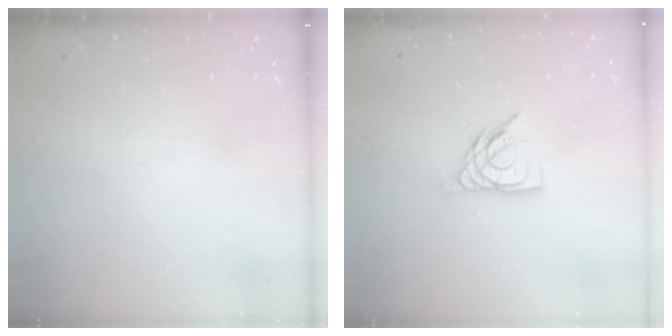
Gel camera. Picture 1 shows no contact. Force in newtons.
{"total": 7.9, "press": 7.8, "slide": 0.6}